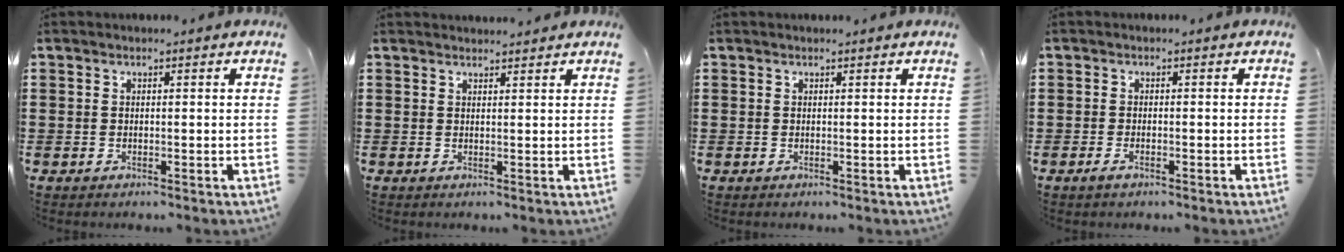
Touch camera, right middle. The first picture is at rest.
{"total": 1.5, "force": [1.5, -0.1, 0.1], "torque": [-0.005, -0.002, 0.030]}
{"total": 0.0}
{"total": 1.1, "force": [-0.6, 0.2, 0.8], "torque": [-0.024, -0.006, -0.014]}